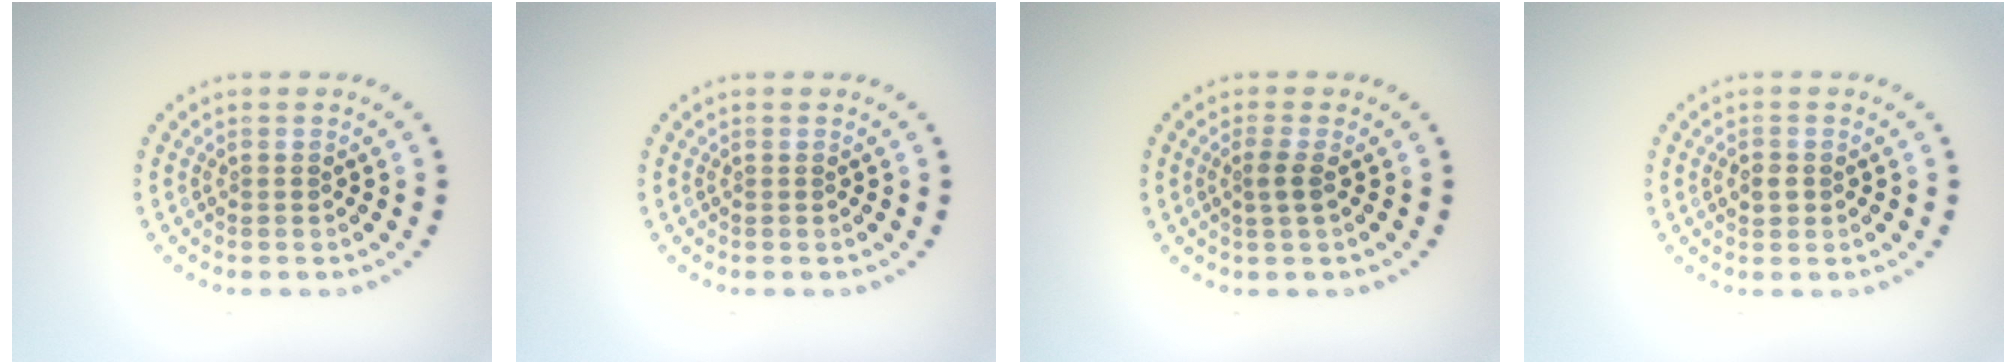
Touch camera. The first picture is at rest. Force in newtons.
{"total": 0.0}
{"total": 1.4, "press": 1.1, "slide": 0.8}
{"total": 1.3, "press": 1.2, "slide": 0.2}